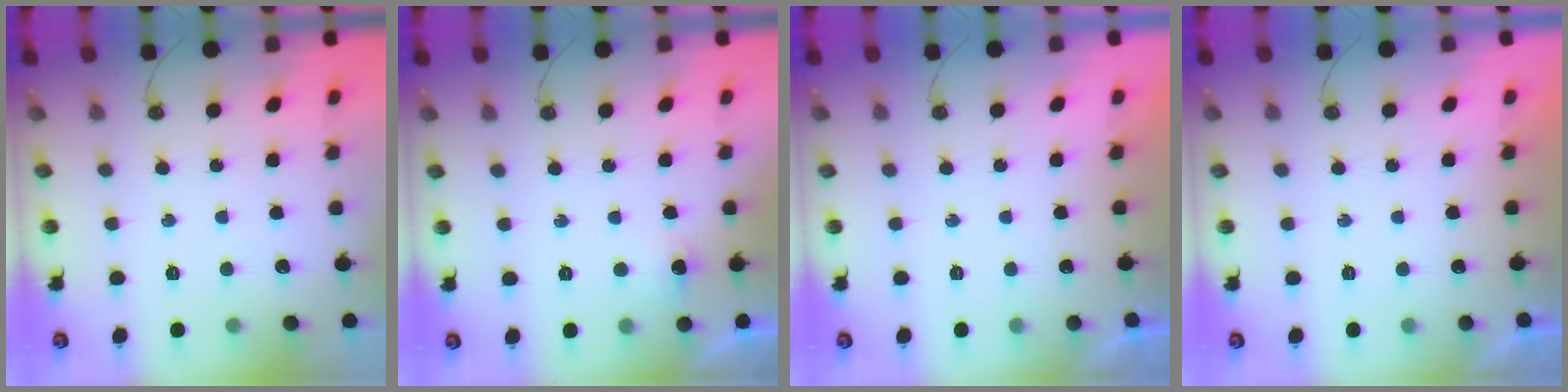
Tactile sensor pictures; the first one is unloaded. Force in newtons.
{"total": 4.9, "press": 4.6, "slide": 1.4}
{"total": 0.0}
{"total": 0.0}